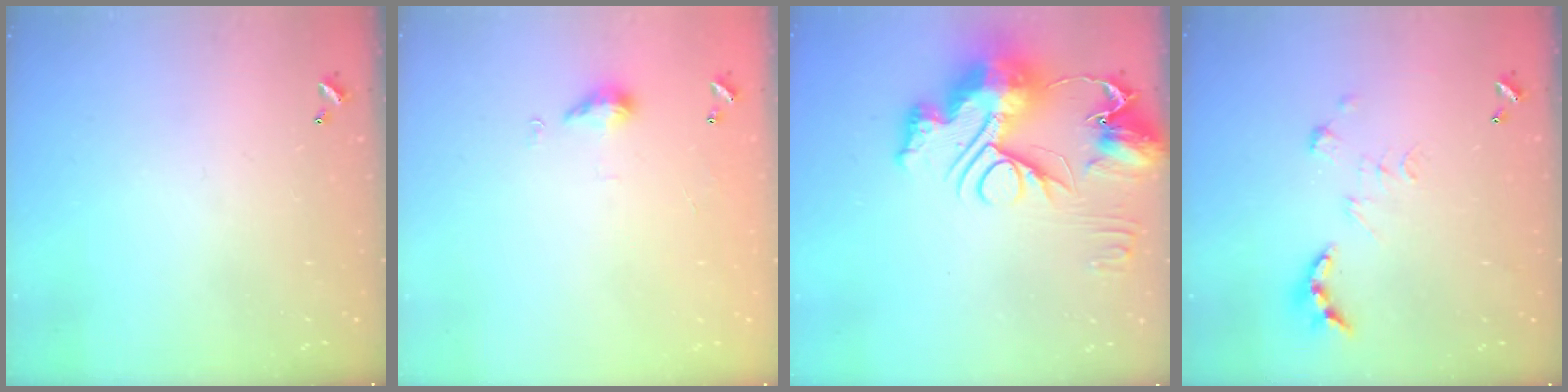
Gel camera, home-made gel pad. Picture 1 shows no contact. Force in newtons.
{"total": 4.9, "press": 4.9, "slide": 0.6}
{"total": 20.0, "press": 19.9, "slide": 1.9}
{"total": 2.9, "press": 2.7, "slide": 1.3}